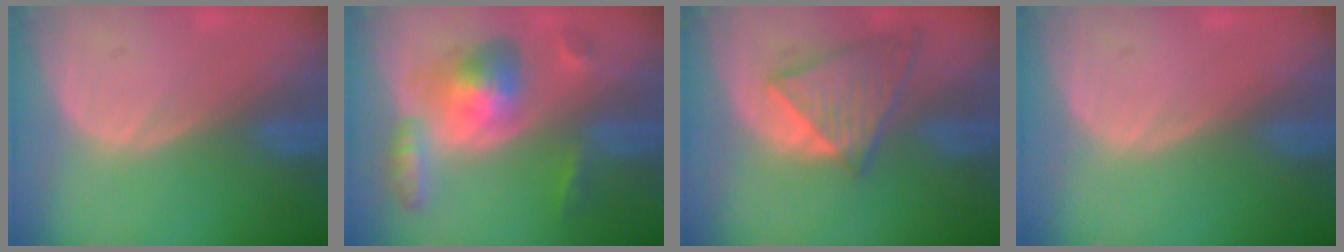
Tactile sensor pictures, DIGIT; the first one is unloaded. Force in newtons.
{"total": 7.9, "press": 7.9, "slide": 0.5}
{"total": 7.9, "press": 7.1, "slide": 3.4}
{"total": 0.0}